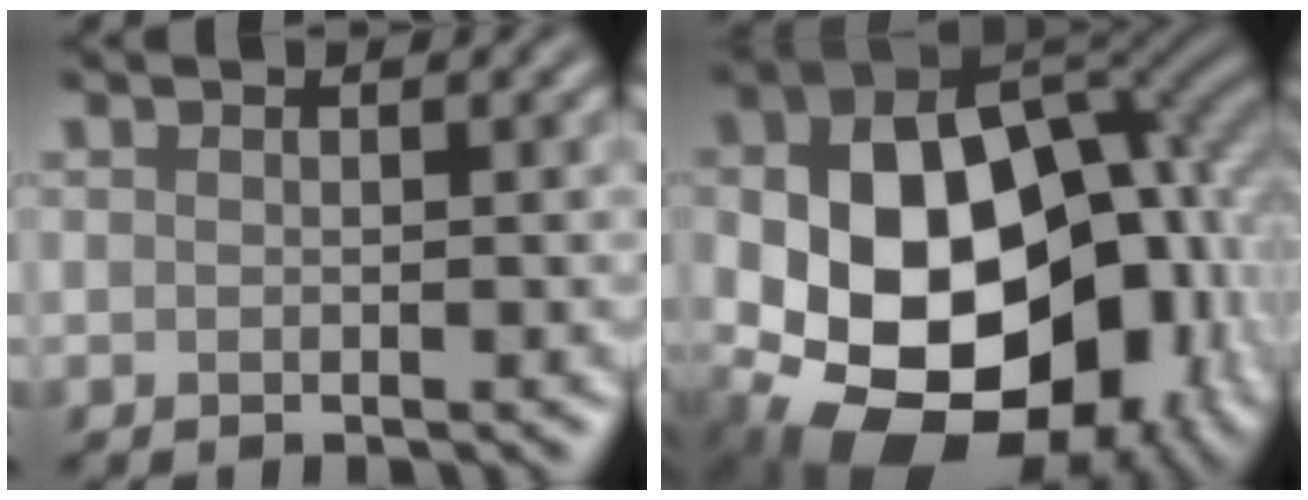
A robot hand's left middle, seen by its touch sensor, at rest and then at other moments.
{"total": 19.2, "force": [-3.0, 13.4, 13.4], "torque": [-0.246, -0.032, -0.022]}